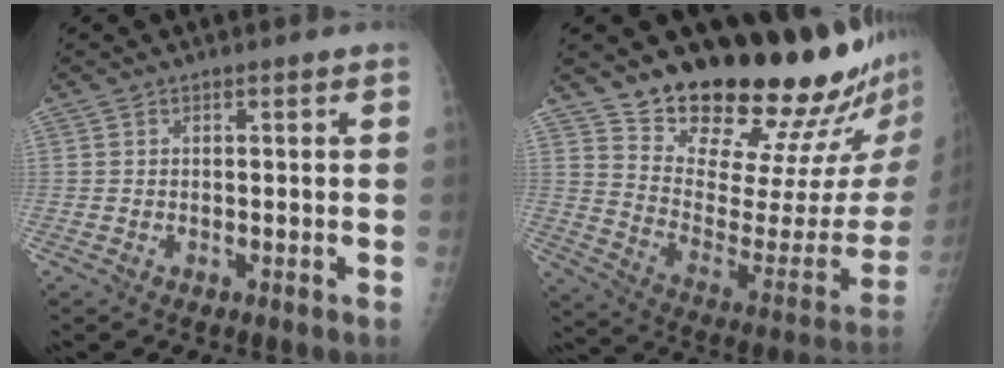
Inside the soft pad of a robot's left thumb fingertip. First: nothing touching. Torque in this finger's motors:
{"motor_torque": [0.46, 0.39, 0.95, -1.82, 0.18]}